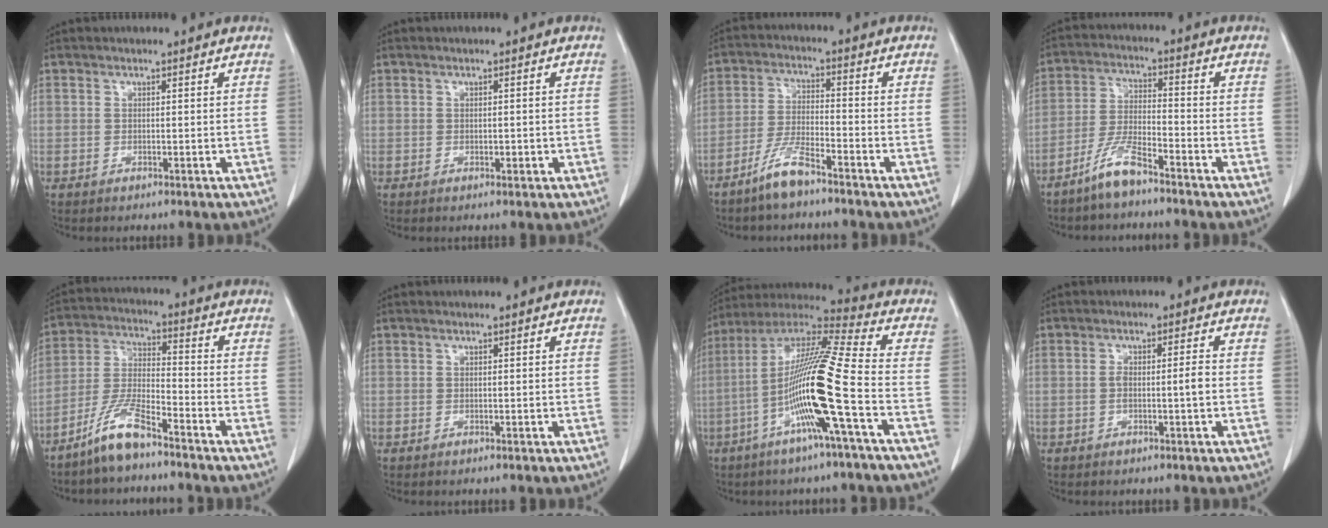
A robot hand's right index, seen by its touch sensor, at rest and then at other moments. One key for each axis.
{"total": 1.0, "fx": -0.2, "fy": 0.6, "fz": 0.8, "tx": -0.012, "ty": 0.000, "tz": -0.001}
{"total": 6.2, "fx": -4.9, "fy": 0.9, "fz": 3.8, "tx": -0.085, "ty": -0.008, "tz": -0.099}
{"total": 6.5, "fx": -5.2, "fy": 0.9, "fz": 3.9, "tx": -0.089, "ty": -0.008, "tz": -0.106}
{"total": 8.3, "fx": -6.4, "fy": 1.2, "fz": 5.3, "tx": -0.121, "ty": -0.013, "tz": -0.131}
{"total": 0.0}
{"total": 17.3, "fx": -5.1, "fy": -0.9, "fz": 16.6, "tx": -0.319, "ty": -0.001, "tz": -0.107}
{"total": 2.7, "fx": -0.6, "fy": 0.1, "fz": 2.6, "tx": -0.049, "ty": 0.004, "tz": -0.009}